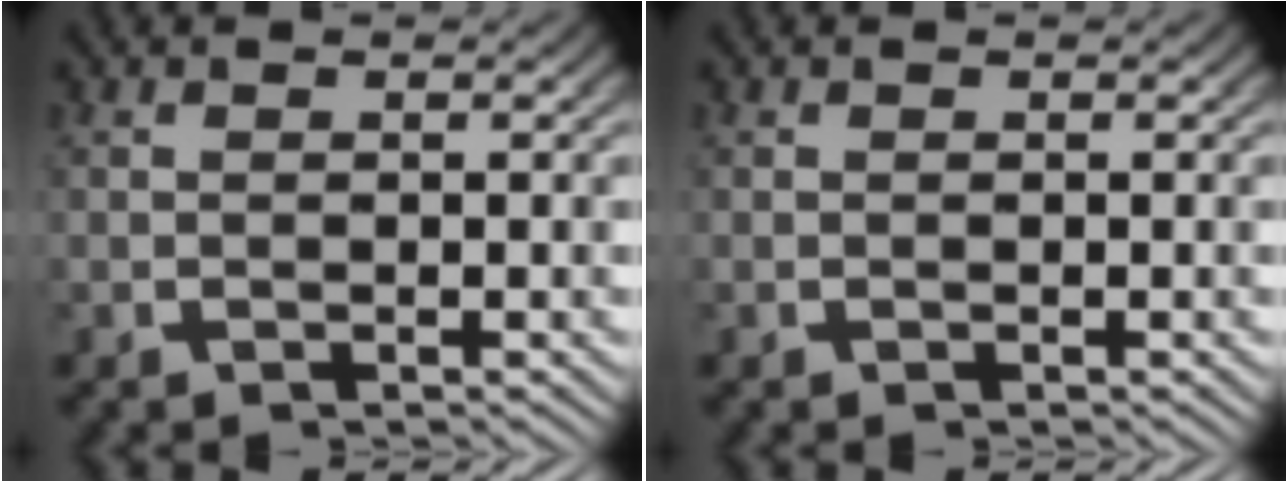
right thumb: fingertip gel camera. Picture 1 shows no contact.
{"total": 0.0}